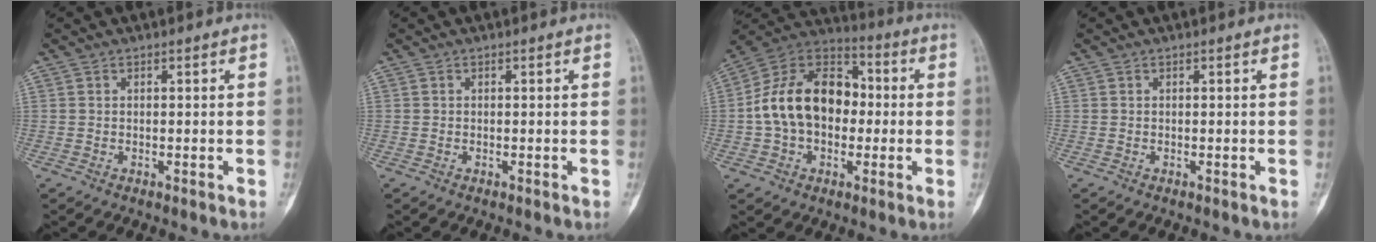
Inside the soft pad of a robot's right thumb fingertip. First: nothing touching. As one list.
[{"total": 0.0}, {"total": 18.2, "force": [-0.4, 12.8, 13.0], "torque": [-0.201, 0.041, -0.013]}, {"total": 0.0}]